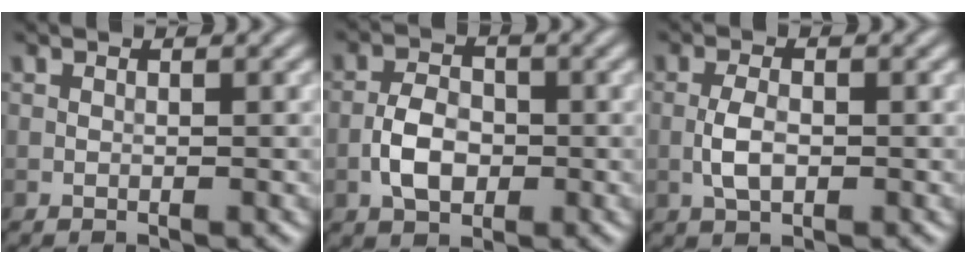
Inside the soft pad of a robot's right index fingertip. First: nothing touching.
{"total": 3.8, "force": [-1.1, 2.4, 2.7], "torque": [-0.046, 0.005, -0.023]}
{"total": 2.5, "force": [-0.5, 1.2, 2.2], "torque": [-0.045, 0.001, -0.013]}